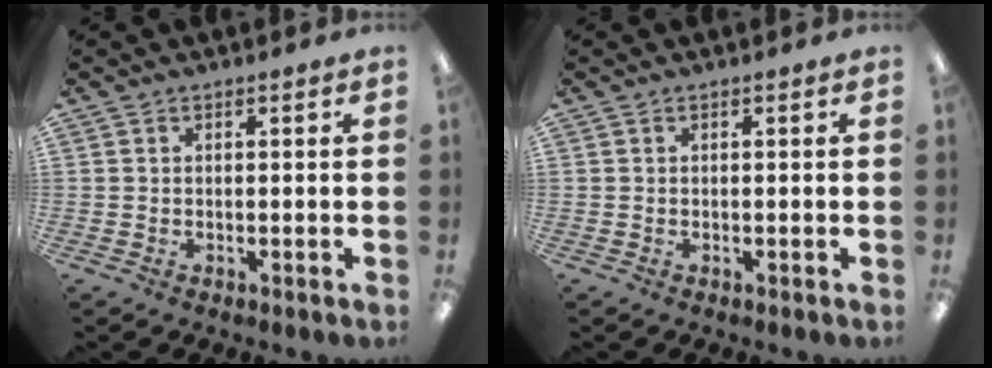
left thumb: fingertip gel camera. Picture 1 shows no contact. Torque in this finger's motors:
{"motor_torque": [0.00, 0.00, 0.00, 0.00, 0.00]}